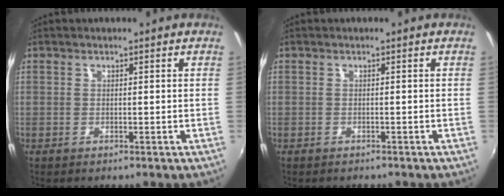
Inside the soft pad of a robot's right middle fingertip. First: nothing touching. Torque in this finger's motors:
{"motor_torque": [-0.38, -0.69, -0.07, 0.00]}